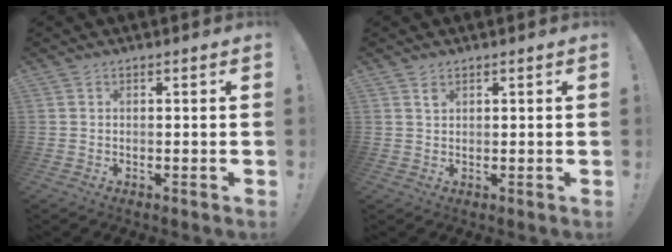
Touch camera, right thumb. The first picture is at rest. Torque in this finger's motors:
{"motor_torque": [-0.06, 0.10, 0.40, -0.12, -0.02]}